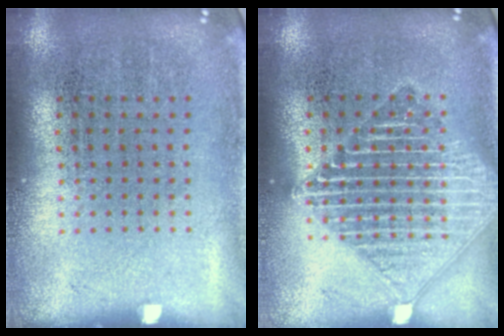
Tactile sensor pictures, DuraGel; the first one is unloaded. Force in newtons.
{"total": 3.3, "press": 3.3, "slide": 0.5}